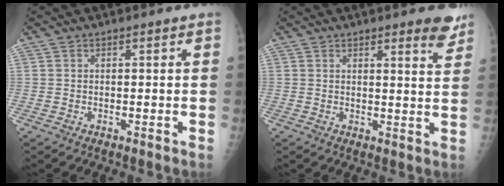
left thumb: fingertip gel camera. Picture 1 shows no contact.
{"total": 5.3, "force": [4.0, 1.1, 3.3], "torque": [-0.027, -0.026, 0.042]}